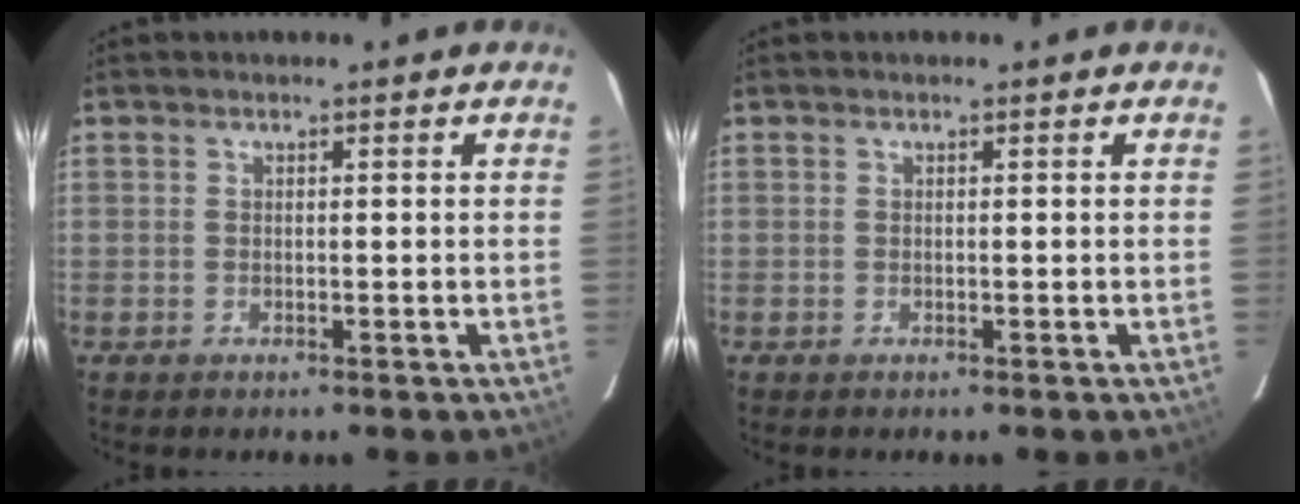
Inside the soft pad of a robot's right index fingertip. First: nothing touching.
{"total": 0.0}